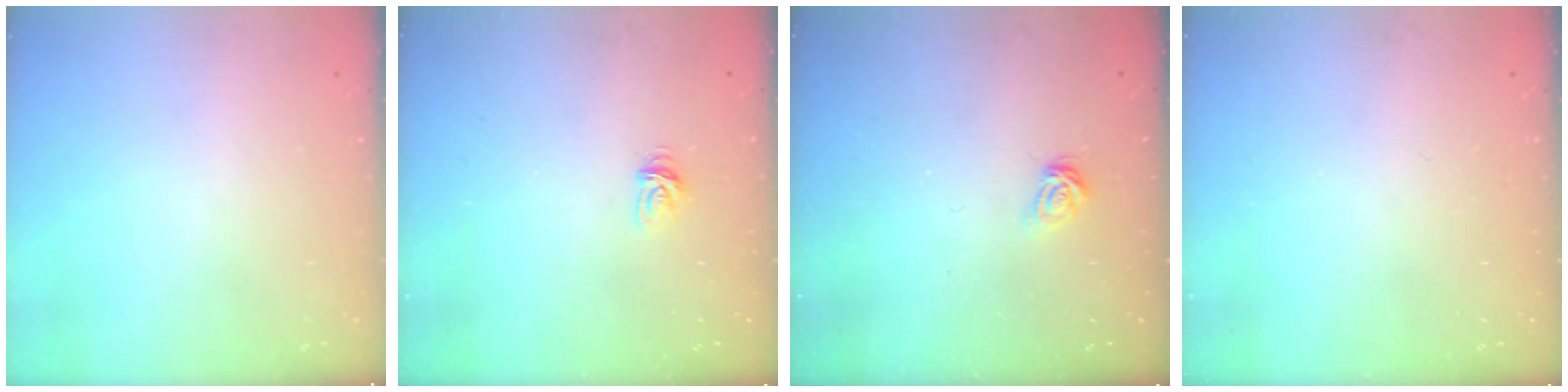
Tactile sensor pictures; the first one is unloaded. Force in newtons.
{"total": 3.3, "press": 3.3, "slide": 0.3}
{"total": 5.8, "press": 5.8, "slide": 0.5}
{"total": 0.0}